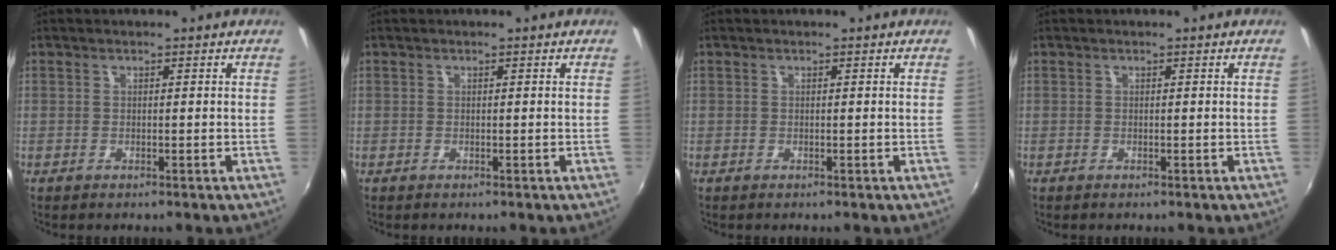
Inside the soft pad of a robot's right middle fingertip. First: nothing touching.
{"total": 0.0}
{"total": 0.0}
{"total": 0.0}